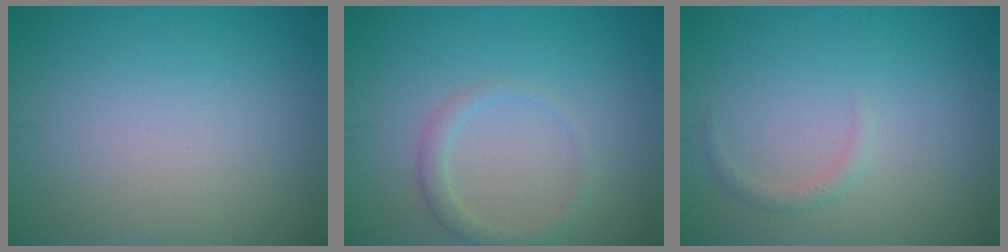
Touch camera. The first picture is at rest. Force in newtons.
{"total": 1.7, "press": 1.7, "slide": 0.1}
{"total": 0.9, "press": 0.9, "slide": 0.0}